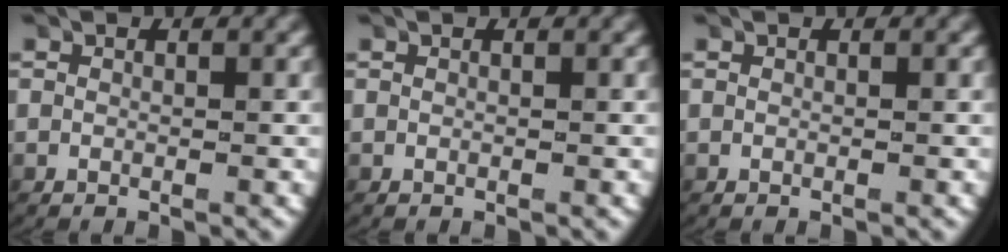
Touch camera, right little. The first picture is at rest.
{"total": 0.0}
{"total": 0.0}